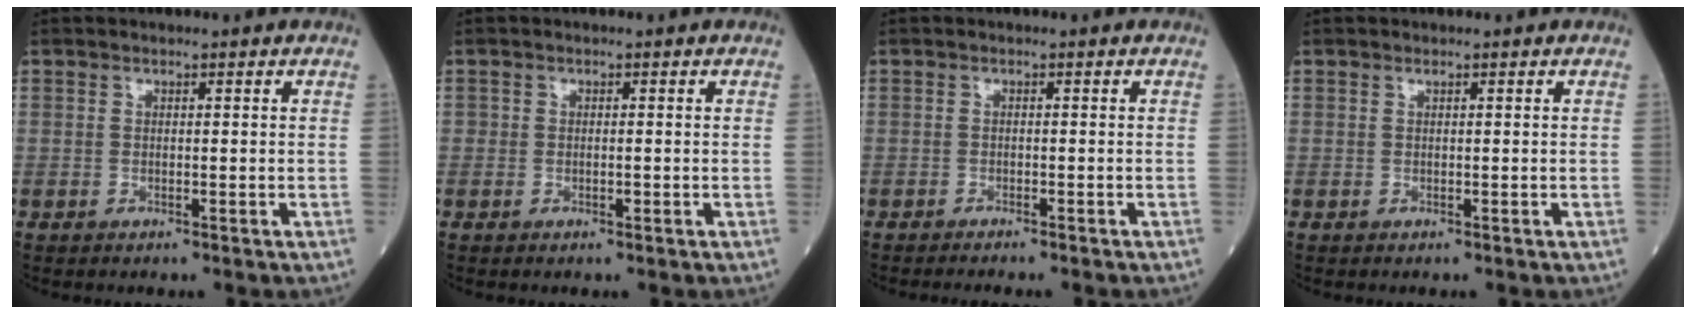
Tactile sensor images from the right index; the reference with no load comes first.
{"total": 0.9, "force": [-0.3, 0.5, 0.7], "torque": [-0.009, 0.000, -0.005]}
{"total": 3.5, "force": [-3.2, 0.1, 1.5], "torque": [-0.019, -0.004, -0.040]}
{"total": 0.0}